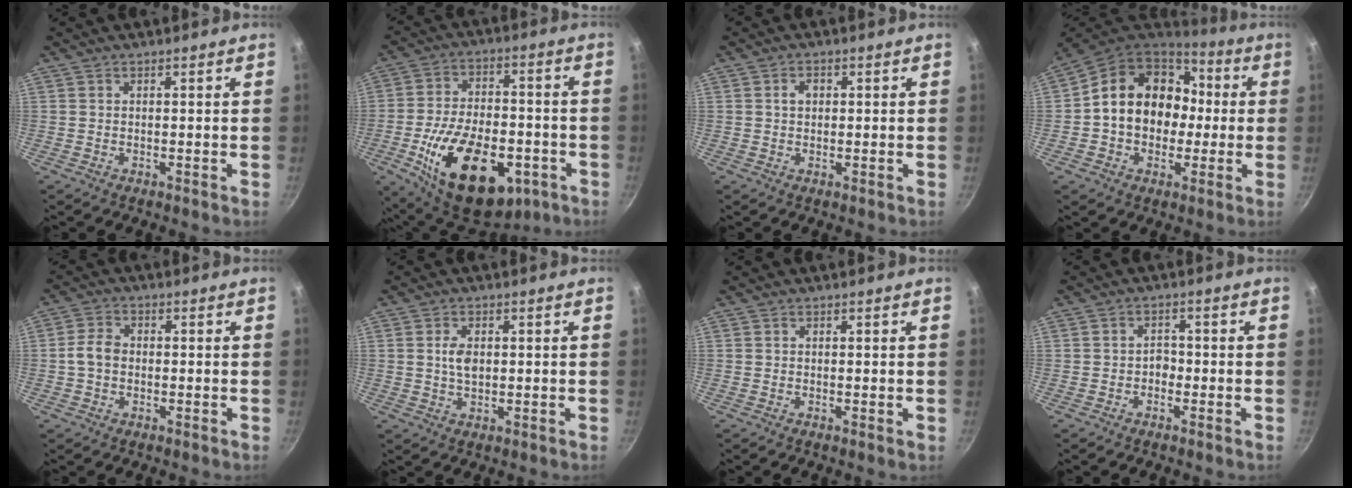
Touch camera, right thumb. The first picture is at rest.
{"total": 24.3, "force": [-8.4, 13.7, 18.1], "torque": [-0.279, 0.023, -0.120]}
{"total": 2.2, "force": [0.4, 1.7, 1.3], "torque": [-0.010, 0.006, 0.004]}
{"total": 18.2, "force": [0.7, 14.8, 10.6], "torque": [-0.143, 0.043, 0.003]}
{"total": 4.1, "force": [-0.5, 3.1, 2.6], "torque": [-0.046, 0.017, -0.017]}
{"total": 3.8, "force": [0.5, 2.4, 2.9], "torque": [-0.045, 0.001, 0.008]}
{"total": 0.0}
{"total": 2.1, "force": [-1.0, 1.6, 1.0], "torque": [0.001, 0.015, -0.019]}